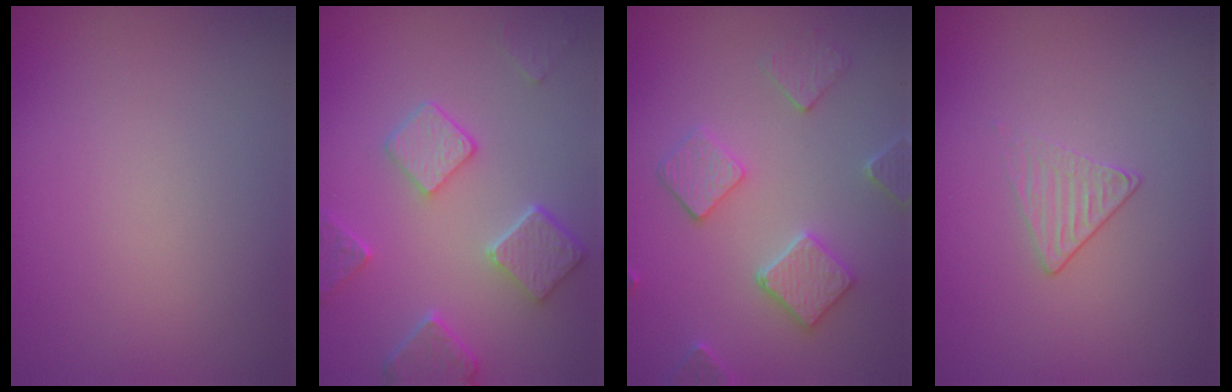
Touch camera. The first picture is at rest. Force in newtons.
{"total": 4.8, "press": 3.8, "slide": 2.9}
{"total": 3.7, "press": 3.6, "slide": 0.8}
{"total": 1.2, "press": 0.7, "slide": 1.0}